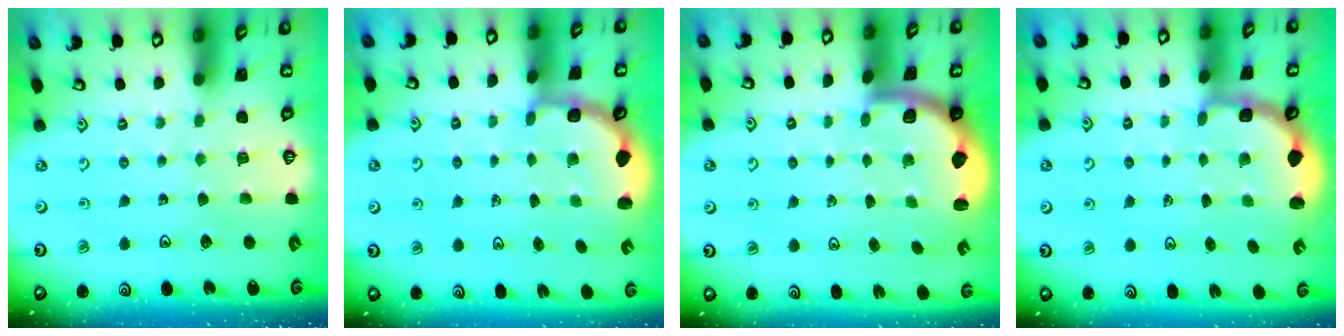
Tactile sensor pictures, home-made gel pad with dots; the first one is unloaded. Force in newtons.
{"total": 3.0, "press": 2.6, "slide": 1.5}
{"total": 3.3, "press": 3.1, "slide": 1.2}
{"total": 2.8, "press": 2.3, "slide": 1.7}